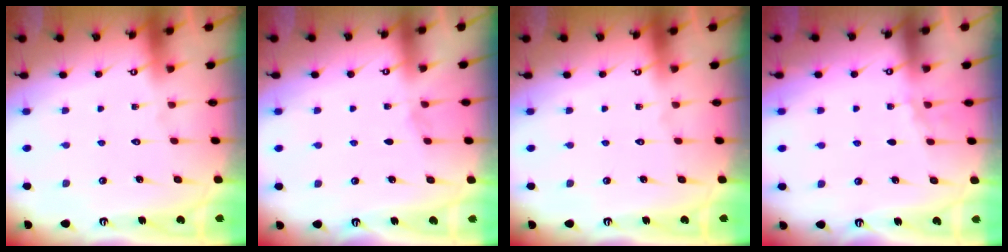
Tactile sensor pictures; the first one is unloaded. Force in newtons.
{"total": 4.3, "press": 3.5, "slide": 2.6}
{"total": 0.0}
{"total": 2.2, "press": 1.9, "slide": 1.1}